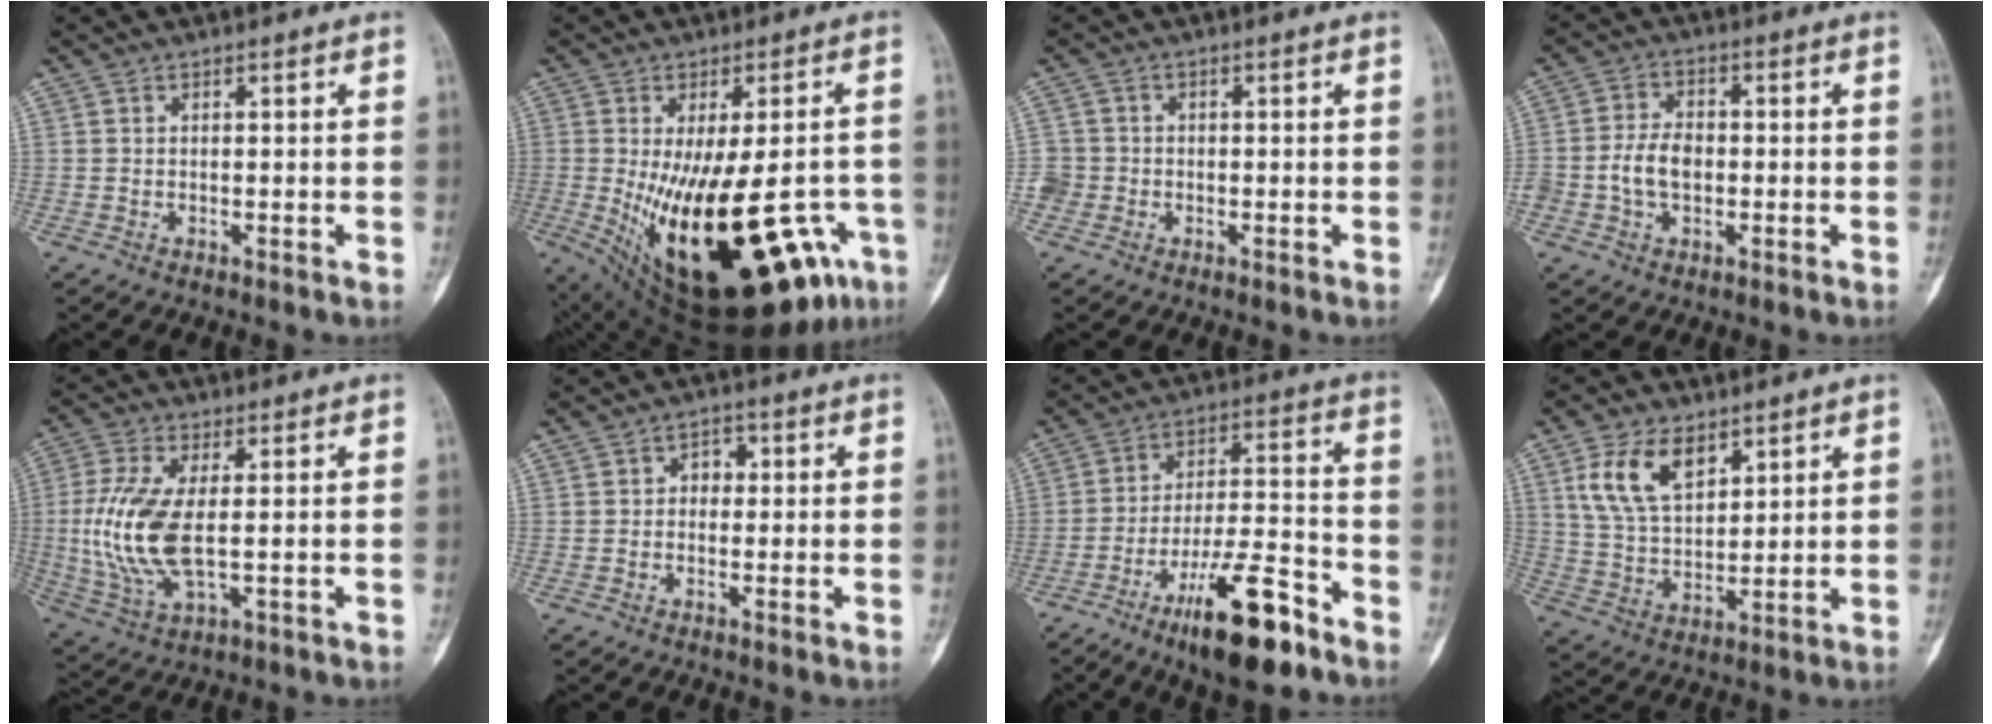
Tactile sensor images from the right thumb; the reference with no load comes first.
{"total": 28.9, "force": [-10.0, 11.2, 24.7], "torque": [-0.317, -0.026, -0.118]}
{"total": 3.1, "force": [-1.3, 2.9, 0.3], "torque": [0.005, 0.014, -0.030]}
{"total": 6.4, "force": [-1.3, 4.3, 4.6], "torque": [-0.081, 0.018, -0.028]}
{"total": 13.0, "force": [-0.5, 5.6, 11.8], "torque": [-0.271, -0.006, -0.002]}
{"total": 2.7, "force": [0.1, 2.3, 1.6], "torque": [-0.003, 0.011, -0.007]}
{"total": 19.0, "force": [-12.1, 4.0, 14.1], "torque": [-0.261, 0.066, -0.208]}
{"total": 11.0, "force": [5.6, 6.2, 7.2], "torque": [-0.122, -0.021, 0.116]}